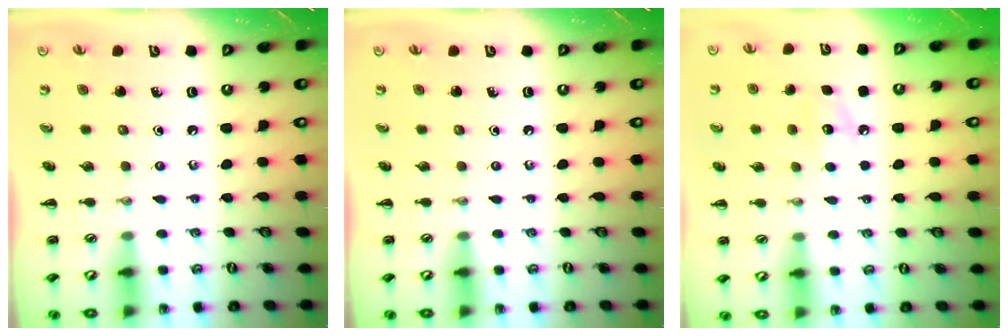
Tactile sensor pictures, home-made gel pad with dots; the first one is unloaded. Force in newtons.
{"total": 0.0}
{"total": 7.8, "press": 7.6, "slide": 1.7}